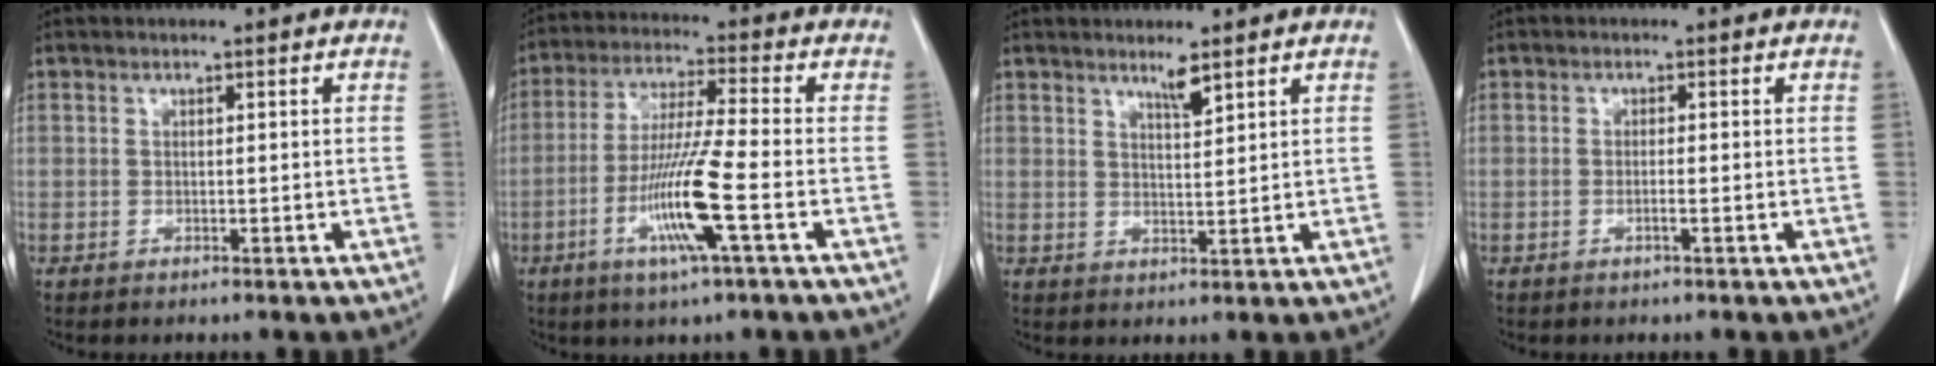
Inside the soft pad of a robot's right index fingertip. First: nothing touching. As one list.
[{"total": 11.2, "force": [-3.9, -0.6, 10.5], "torque": [-0.209, -0.015, -0.077]}, {"total": 2.6, "force": [2.1, 0.0, 1.5], "torque": [-0.031, -0.006, 0.039]}, {"total": 1.1, "force": [-0.4, -0.1, 1.0], "torque": [-0.020, 0.000, -0.008]}]